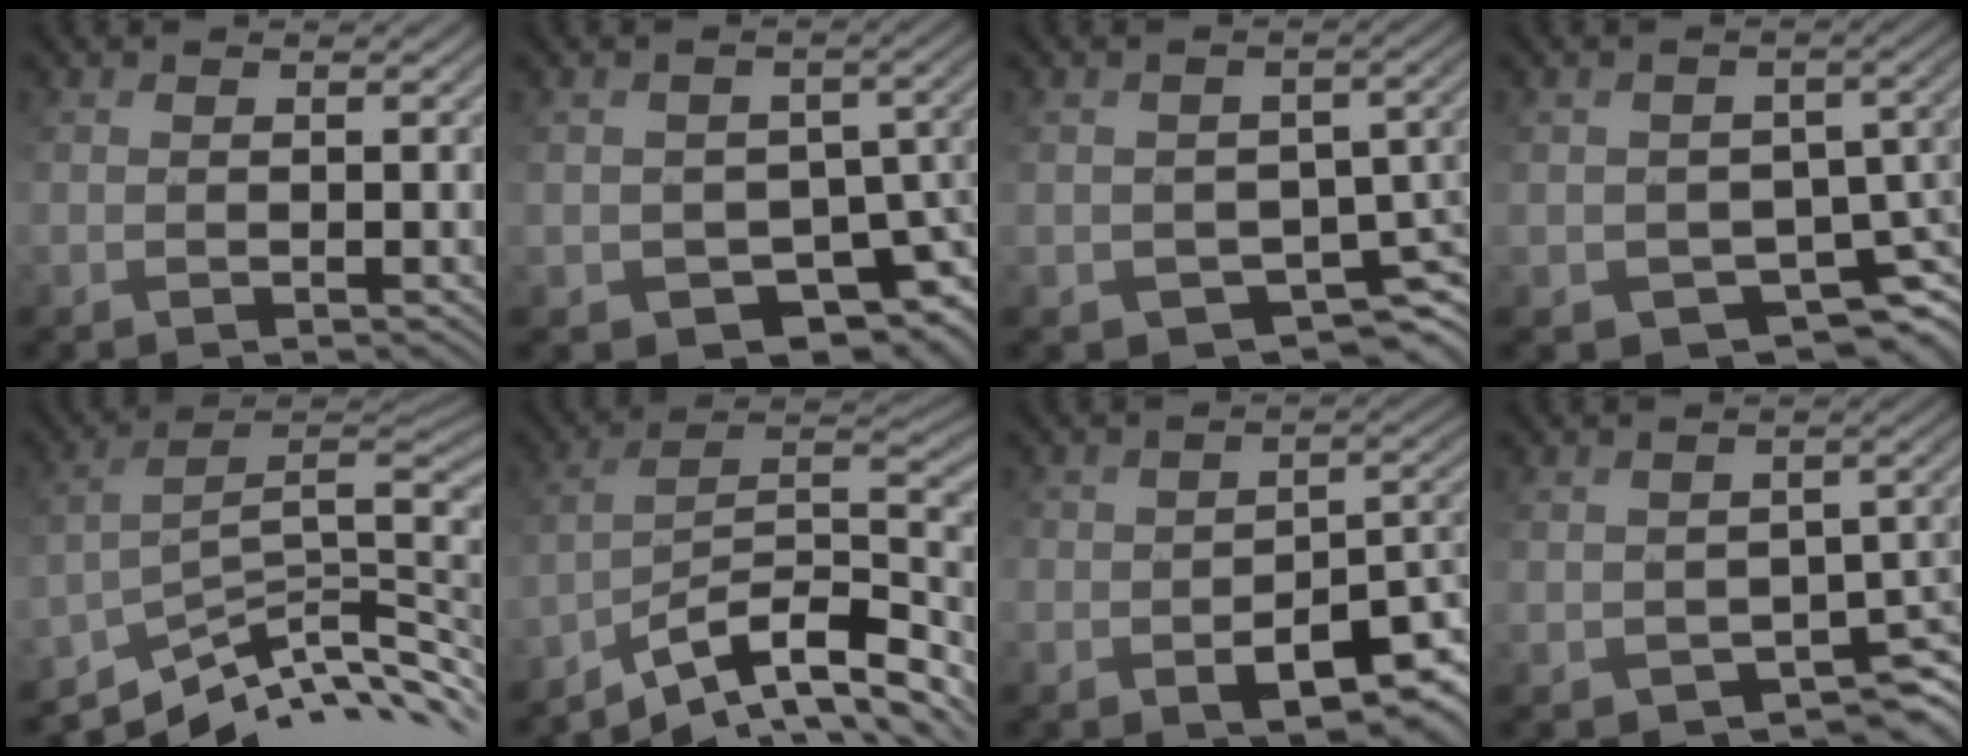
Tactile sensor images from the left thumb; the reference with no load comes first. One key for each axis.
{"total": 8.2, "fx": -3.5, "fy": 6.2, "fz": 4.1, "tx": -0.058, "ty": -0.020, "tz": -0.042}
{"total": 6.8, "fx": -2.5, "fy": 5.2, "fz": 3.5, "tx": -0.057, "ty": -0.030, "tz": -0.032}
{"total": 8.3, "fx": -3.1, "fy": 6.4, "fz": 4.2, "tx": -0.061, "ty": -0.022, "tz": -0.037}
{"total": 10.2, "fx": -6.6, "fy": 2.6, "fz": 7.3, "tx": -0.113, "ty": 0.005, "tz": -0.112}
{"total": 11.7, "fx": -8.6, "fy": 2.9, "fz": 7.4, "tx": -0.130, "ty": 0.007, "tz": -0.147}
{"total": 9.6, "fx": -5.0, "fy": 5.9, "fz": 5.7, "tx": -0.083, "ty": -0.029, "tz": -0.073}
{"total": 6.3, "fx": -3.3, "fy": 4.4, "fz": 3.1, "tx": -0.037, "ty": -0.020, "tz": -0.039}